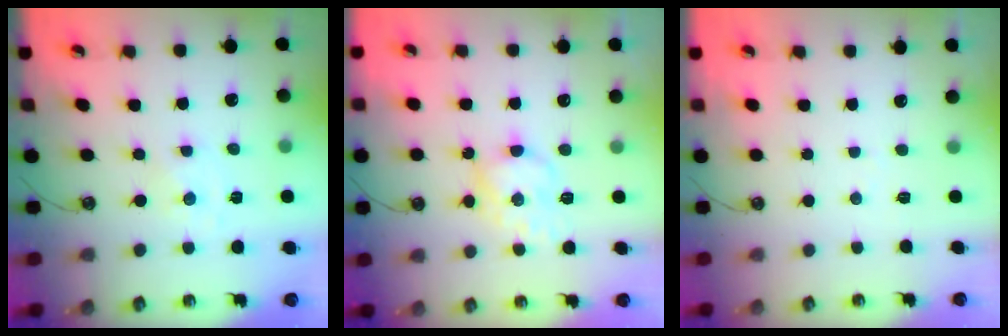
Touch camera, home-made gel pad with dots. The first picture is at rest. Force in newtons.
{"total": 9.5, "press": 9.5, "slide": 0.5}
{"total": 3.4, "press": 3.4, "slide": 0.3}